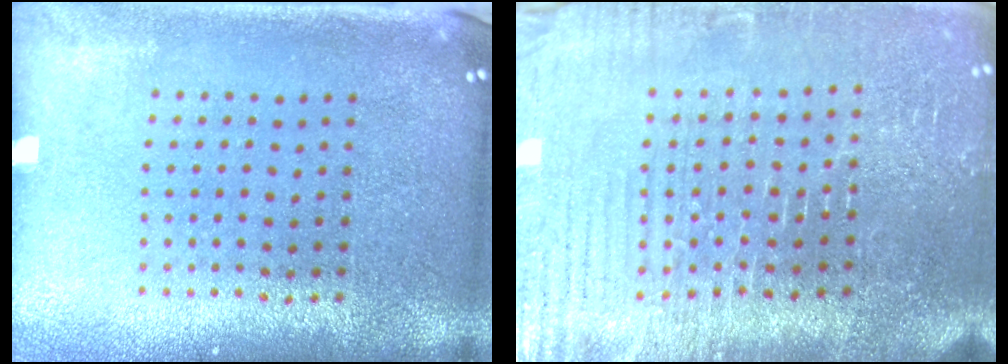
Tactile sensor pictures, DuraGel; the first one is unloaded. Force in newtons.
{"total": 4.5, "press": 4.3, "slide": 1.2}